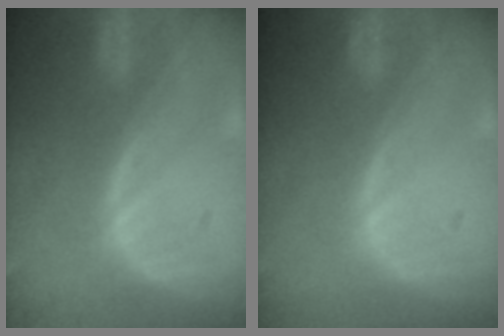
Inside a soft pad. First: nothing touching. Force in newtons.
{"total": 0.0}